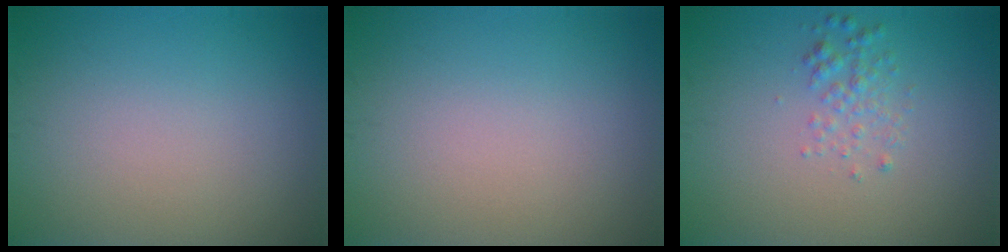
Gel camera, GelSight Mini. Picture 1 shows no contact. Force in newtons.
{"total": 0.0}
{"total": 1.6, "press": 1.6, "slide": 0.0}